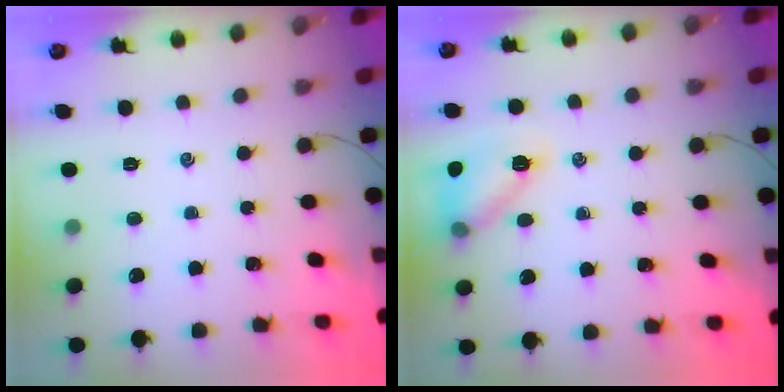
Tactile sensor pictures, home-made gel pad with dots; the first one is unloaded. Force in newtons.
{"total": 11.7, "press": 11.6, "slide": 1.5}